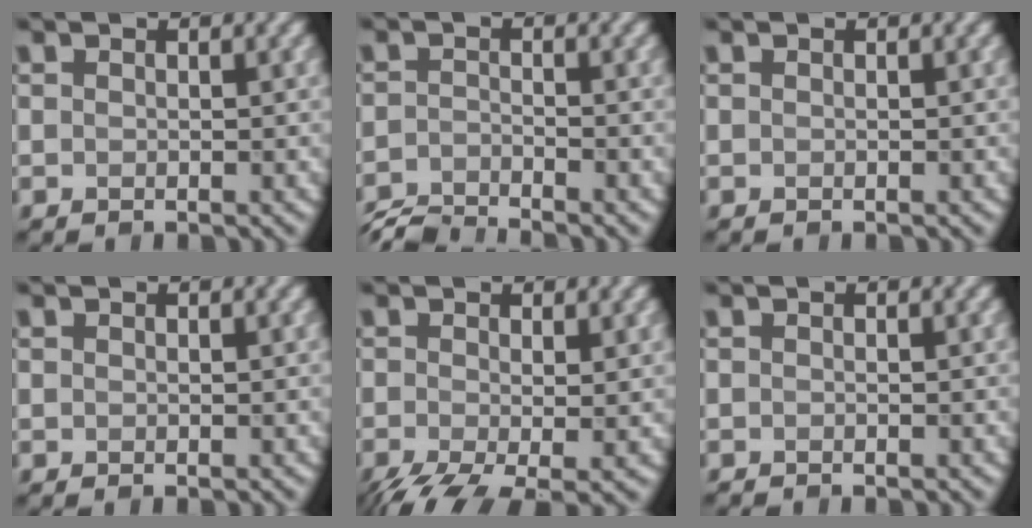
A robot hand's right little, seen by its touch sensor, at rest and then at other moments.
{"total": 3.6, "force": [-3.4, 0.4, 0.9], "torque": [-0.017, -0.009, -0.075]}
{"total": 0.0}
{"total": 0.0}
{"total": 6.0, "force": [-2.7, 2.1, 4.9], "torque": [-0.102, -0.019, -0.044]}
{"total": 0.6, "force": [-0.5, 0.0, 0.2], "torque": [-0.002, -0.005, -0.011]}